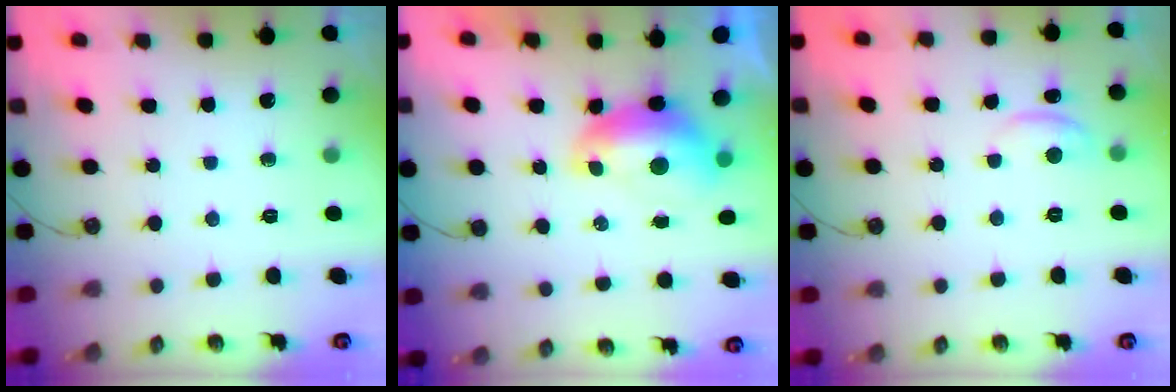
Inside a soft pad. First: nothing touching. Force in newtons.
{"total": 1.1, "press": 1.0, "slide": 0.4}
{"total": 0.6, "press": 0.1, "slide": 0.6}